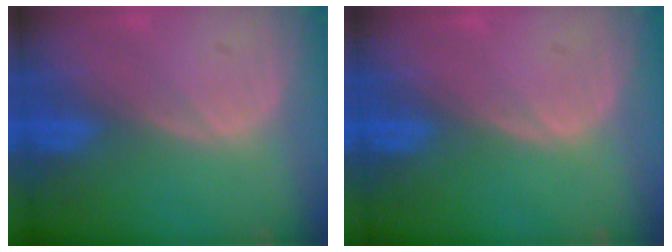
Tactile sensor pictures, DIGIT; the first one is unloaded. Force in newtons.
{"total": 0.0}